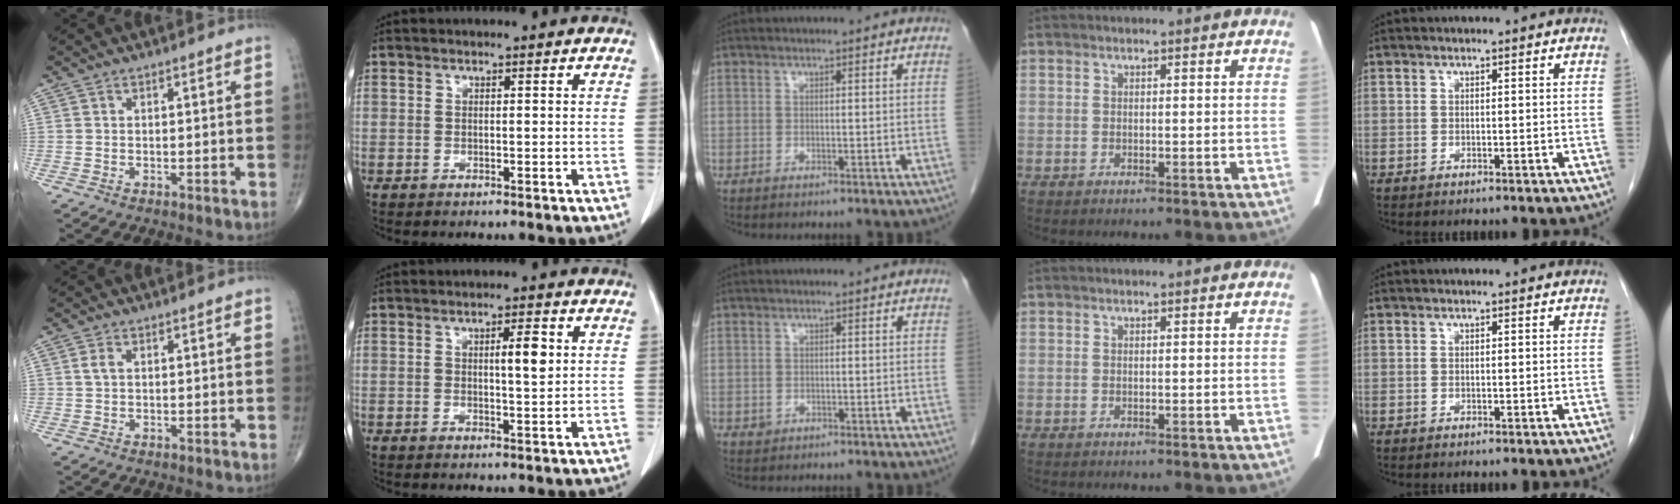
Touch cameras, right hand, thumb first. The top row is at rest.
{"thumb": {"total": 1.7, "force": [0.4, 1.1, 1.2], "torque": [-0.024, 0.004, 0.009]}, "index": {"total": 4.0, "force": [0.8, 0.8, 3.9], "torque": [-0.060, 0.002, 0.011]}, "middle": {"total": 0.6, "force": [0.0, 0.6, 0.1], "torque": [-0.004, 0.001, 0.002]}}